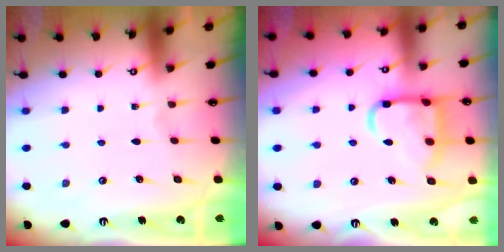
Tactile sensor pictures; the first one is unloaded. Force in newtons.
{"total": 12.8, "press": 12.7, "slide": 1.4}